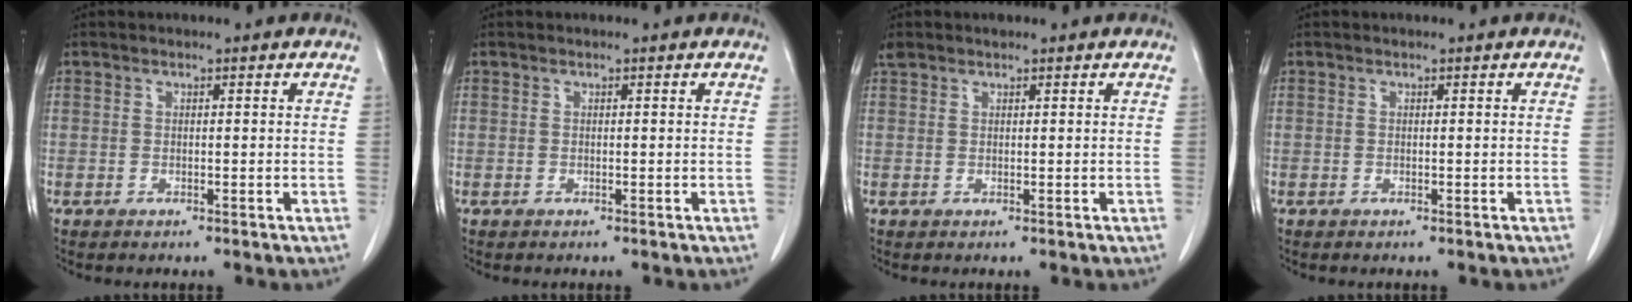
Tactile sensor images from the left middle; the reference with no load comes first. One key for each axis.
{"total": 0.0}
{"total": 1.3, "fx": 1.1, "fy": 0.5, "fz": 0.3, "tx": -0.015, "ty": 0.017, "tz": 0.024}
{"total": 0.0}